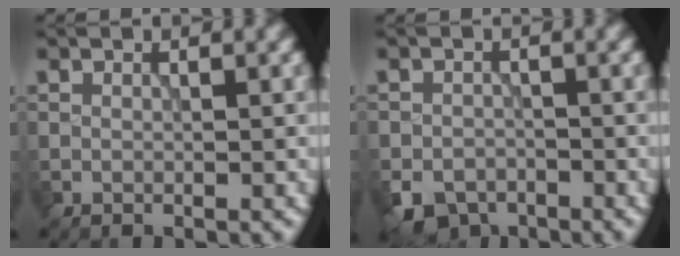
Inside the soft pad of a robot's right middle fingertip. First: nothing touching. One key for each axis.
{"total": 4.6, "fx": -3.1, "fy": 2.8, "fz": 1.9, "tx": -0.032, "ty": -0.008, "tz": -0.061}